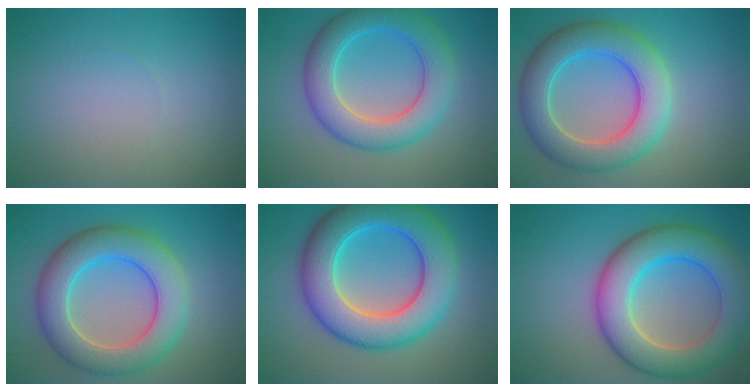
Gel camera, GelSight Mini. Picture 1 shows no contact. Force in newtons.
{"total": 6.7, "press": 6.7, "slide": 0.2}
{"total": 7.5, "press": 7.5, "slide": 0.4}
{"total": 8.0, "press": 8.0, "slide": 0.4}
{"total": 10.4, "press": 10.4, "slide": 0.2}
{"total": 9.3, "press": 9.3, "slide": 0.6}